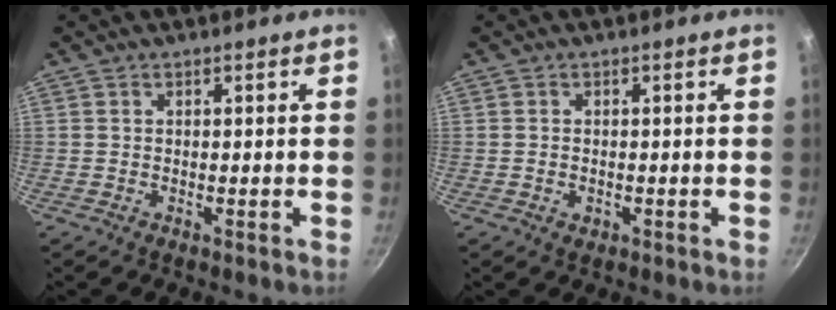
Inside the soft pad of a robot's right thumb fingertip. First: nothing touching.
{"total": 1.5, "force": [-0.4, 1.1, 0.9], "torque": [-0.010, 0.003, -0.004]}